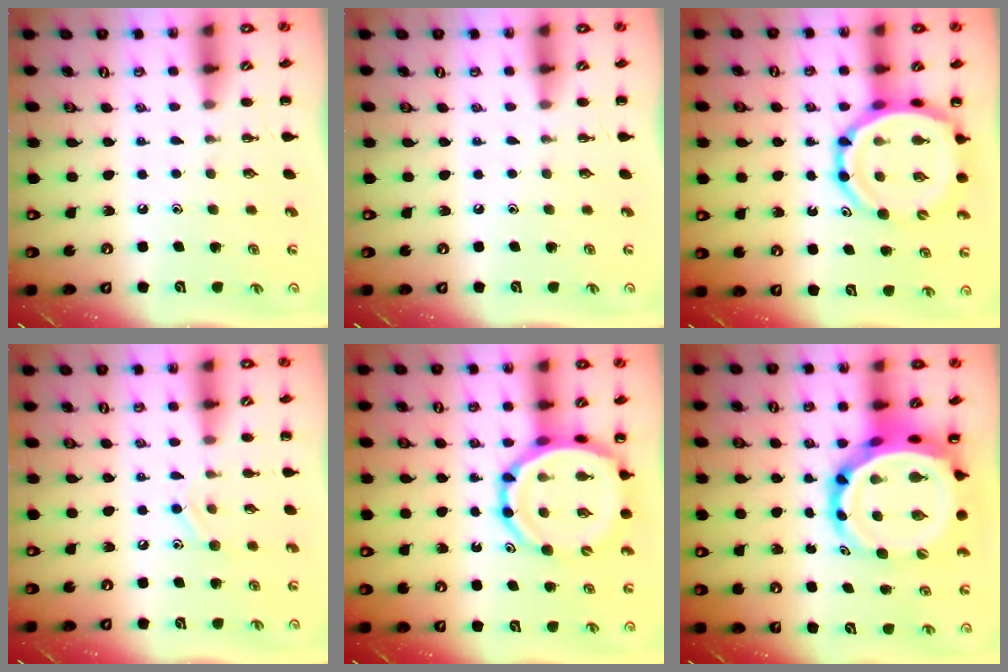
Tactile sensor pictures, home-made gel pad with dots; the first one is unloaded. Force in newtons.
{"total": 0.0}
{"total": 14.9, "press": 14.3, "slide": 4.0}
{"total": 7.3, "press": 7.1, "slide": 1.4}
{"total": 14.9, "press": 14.3, "slide": 4.0}
{"total": 12.7, "press": 12.2, "slide": 3.5}